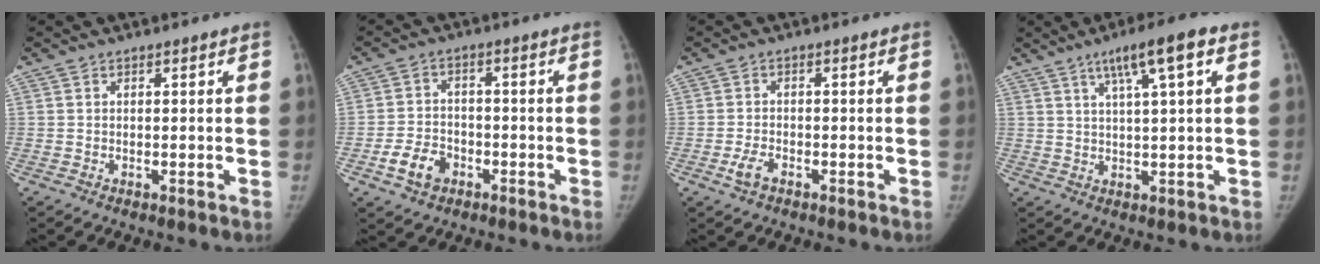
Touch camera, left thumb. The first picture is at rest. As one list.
[{"total": 6.4, "force": [-3.2, 4.7, 3.1], "torque": [-0.045, 0.021, -0.055]}, {"total": 3.1, "force": [-1.8, 1.6, 1.9], "torque": [-0.040, 0.010, -0.033]}, {"total": 8.4, "force": [3.8, 0.9, 7.4], "torque": [-0.125, 0.003, 0.060]}]